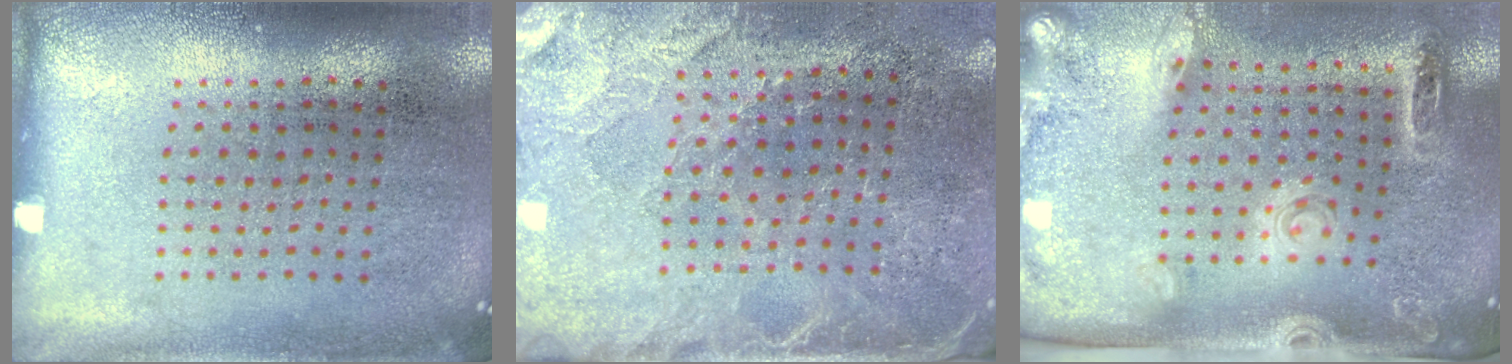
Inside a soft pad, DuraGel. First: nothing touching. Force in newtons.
{"total": 2.8, "press": 2.6, "slide": 1.1}
{"total": 2.6, "press": 1.9, "slide": 1.8}